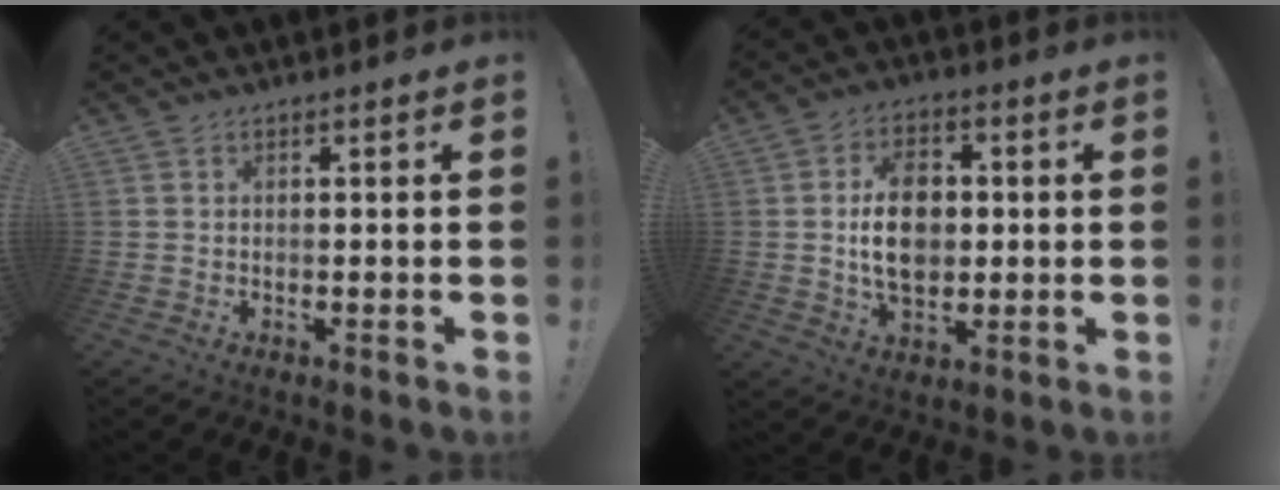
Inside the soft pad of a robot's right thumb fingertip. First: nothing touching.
{"total": 13.4, "force": [0.6, 9.2, 9.7], "torque": [-0.156, 0.002, 0.008]}